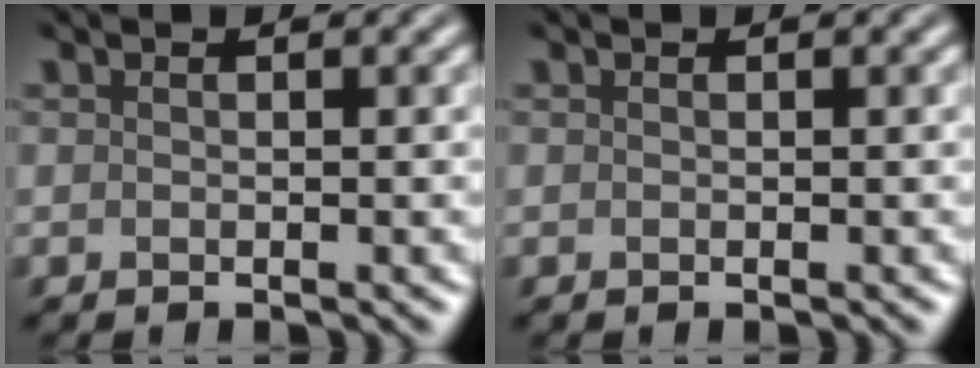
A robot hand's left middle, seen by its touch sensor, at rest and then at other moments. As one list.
[{"total": 0.0}]